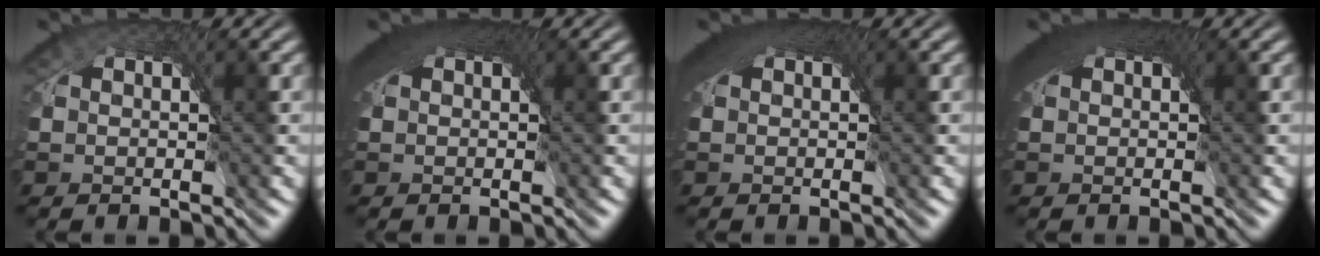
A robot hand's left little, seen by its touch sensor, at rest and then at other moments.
{"total": 4.9, "force": [1.6, 2.7, 3.8], "torque": [-0.070, -0.007, 0.021]}
{"total": 4.3, "force": [1.5, 2.3, 3.3], "torque": [-0.062, -0.007, 0.020]}
{"total": 5.5, "force": [1.6, 3.1, 4.2], "torque": [-0.075, -0.005, 0.021]}